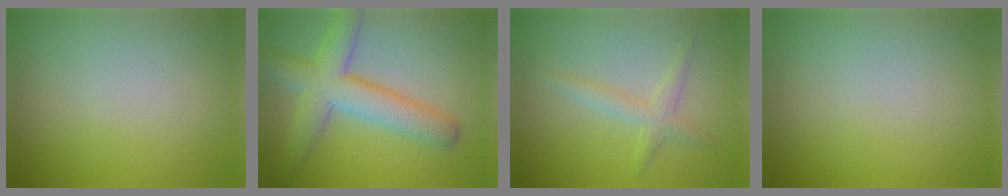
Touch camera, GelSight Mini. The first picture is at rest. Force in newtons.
{"total": 6.8, "press": 6.8, "slide": 0.2}
{"total": 1.9, "press": 1.9, "slide": 0.1}
{"total": 0.0}